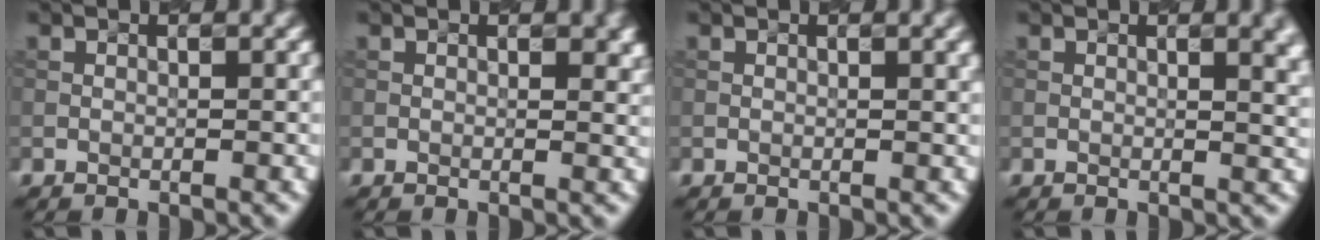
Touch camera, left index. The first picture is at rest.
{"total": 2.5, "force": [1.0, 1.2, 1.9], "torque": [-0.015, 0.005, 0.013]}
{"total": 1.6, "force": [0.6, 0.5, 1.4], "torque": [-0.014, 0.003, 0.004]}
{"total": 4.7, "force": [1.6, 2.2, 3.9], "torque": [-0.016, 0.012, 0.020]}